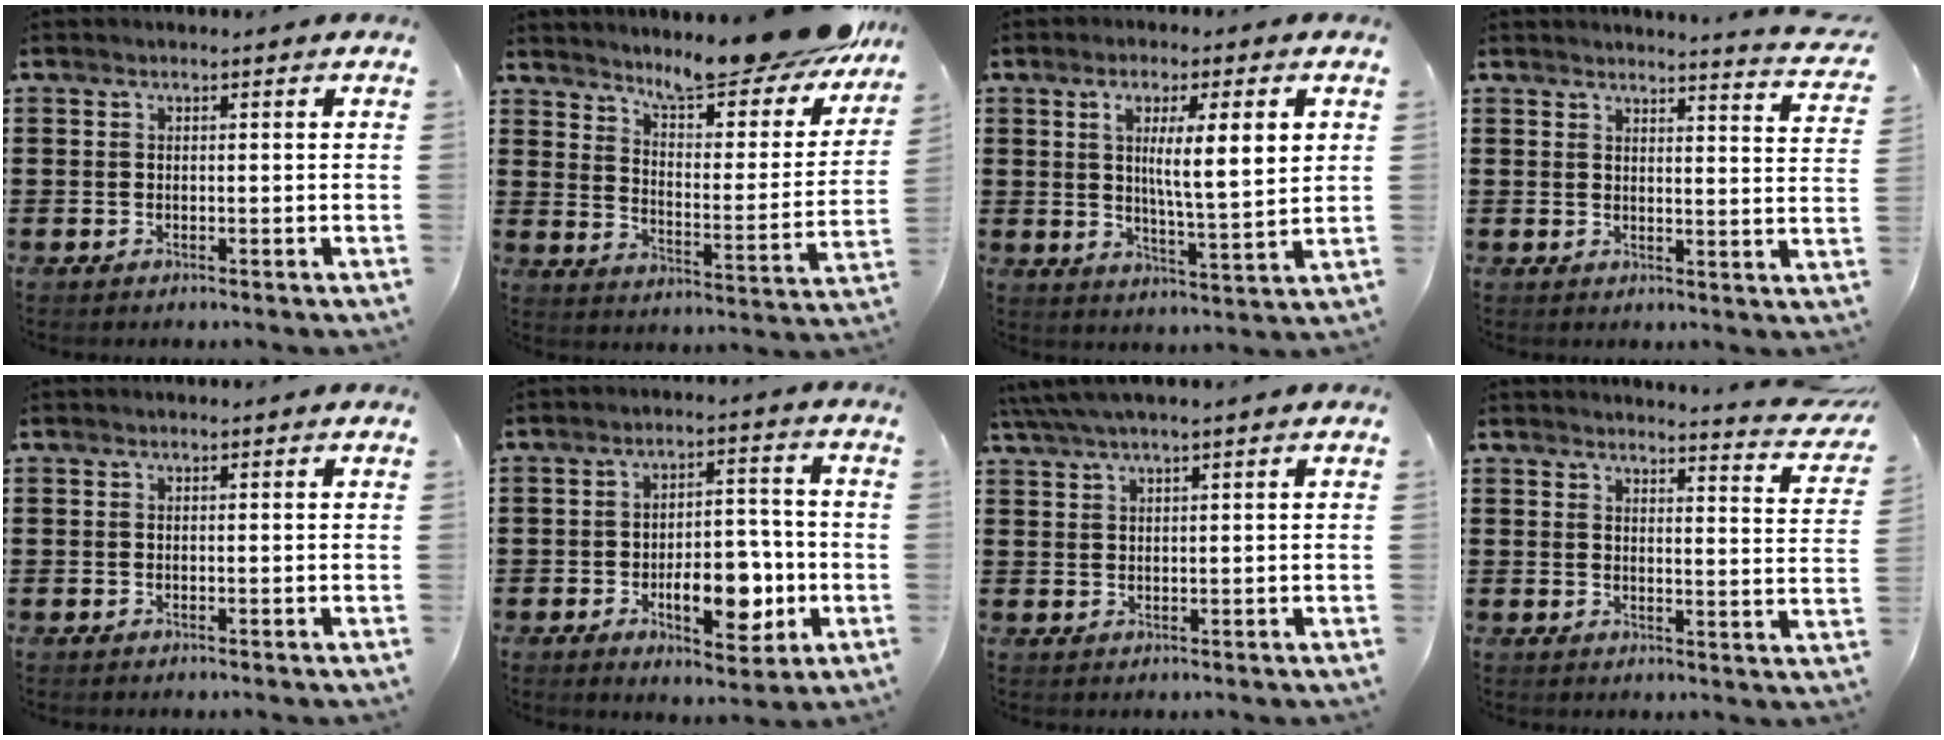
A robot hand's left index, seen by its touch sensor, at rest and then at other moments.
{"total": 11.2, "force": [10.3, 0.3, 4.4], "torque": [-0.084, -0.083, 0.168]}
{"total": 7.9, "force": [2.6, 1.3, 7.3], "torque": [-0.130, -0.006, 0.038]}
{"total": 3.1, "force": [3.0, -0.6, 0.5], "torque": [-0.015, -0.022, 0.050]}
{"total": 0.0}
{"total": 9.1, "force": [-2.9, 4.7, 7.2], "torque": [-0.106, 0.002, -0.049]}
{"total": 2.7, "force": [2.0, 0.0, 1.8], "torque": [-0.038, 0.001, 0.038]}
{"total": 3.5, "force": [3.3, -0.6, 0.8], "torque": [-0.025, -0.028, 0.052]}